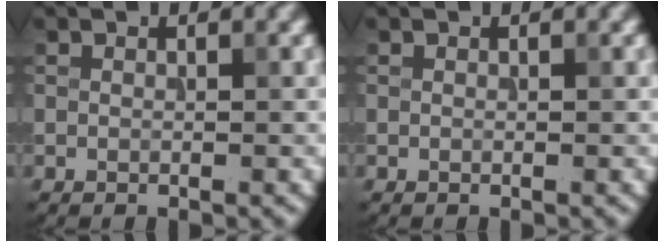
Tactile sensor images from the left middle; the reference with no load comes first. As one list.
[{"total": 0.0}]